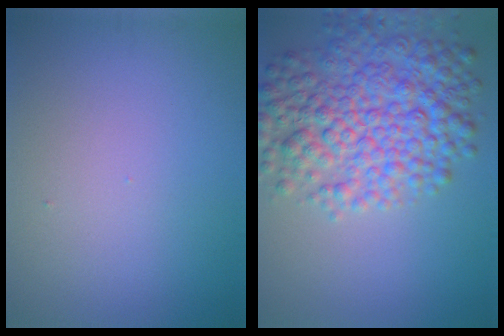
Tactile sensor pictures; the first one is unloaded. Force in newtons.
{"total": 8.8, "press": 8.8, "slide": 0.3}